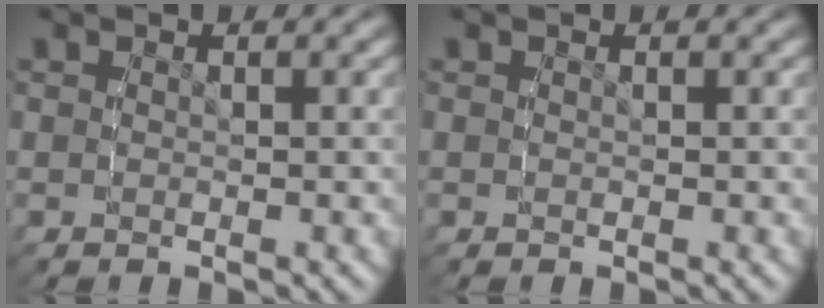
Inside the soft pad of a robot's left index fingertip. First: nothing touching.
{"total": 0.0}